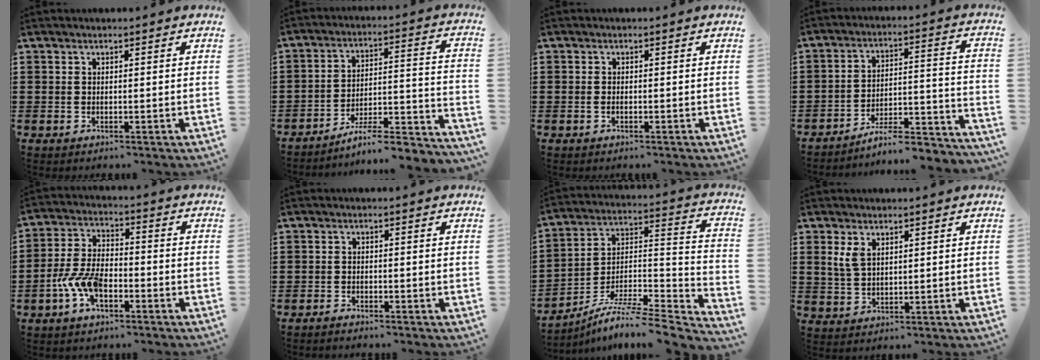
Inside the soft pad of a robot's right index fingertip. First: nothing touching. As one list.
[{"total": 6.0, "force": [-5.1, 0.5, 3.0], "torque": [-0.048, -0.013, -0.102]}, {"total": 0.6, "force": [-0.3, 0.0, 0.5], "torque": [-0.013, -0.008, -0.003]}, {"total": 6.2, "force": [-5.5, 1.0, 2.7], "torque": [-0.042, -0.004, -0.107]}, {"total": 7.4, "force": [-3.3, 3.6, 5.6], "torque": [-0.143, -0.005, -0.069]}, {"total": 1.2, "force": [-1.2, 0.1, 0.0], "torque": [-0.003, 0.003, -0.024]}, {"total": 7.4, "force": [-6.0, 0.9, 4.2], "torque": [-0.076, 0.000, -0.123]}, {"total": 3.1, "force": [1.7, 1.5, 2.0], "torque": [-0.046, 0.006, 0.031]}]